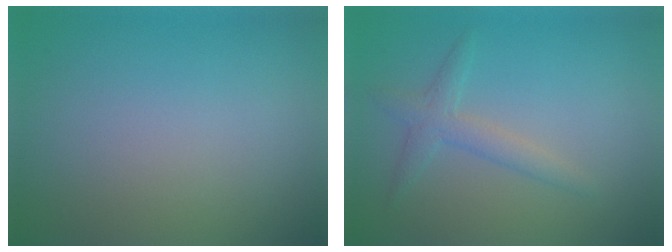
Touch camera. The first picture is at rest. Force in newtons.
{"total": 2.2, "press": 2.2, "slide": 0.1}